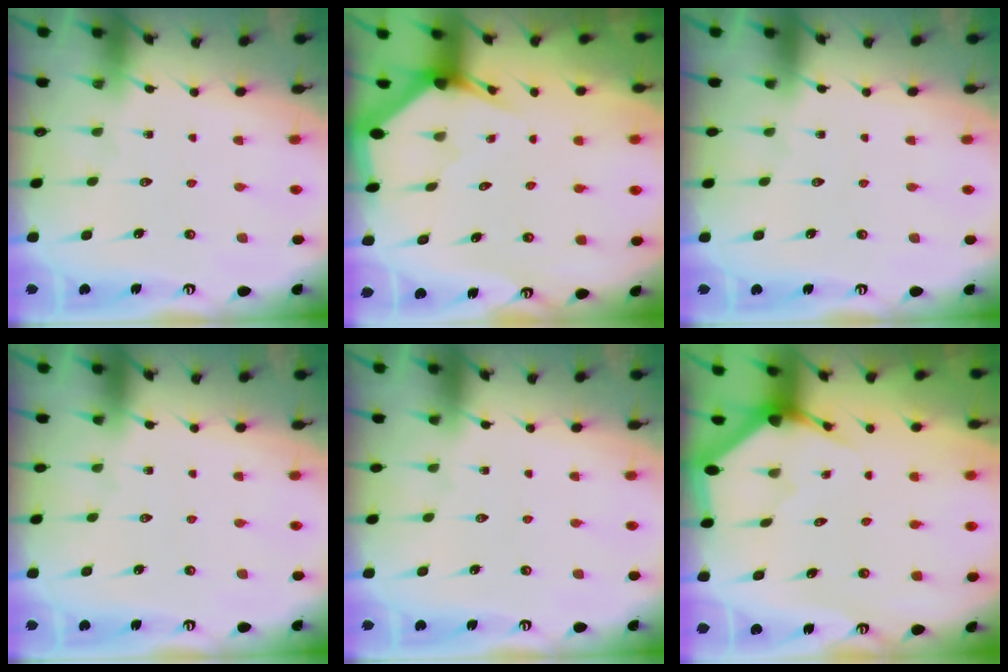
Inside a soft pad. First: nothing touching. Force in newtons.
{"total": 2.8, "press": 2.8, "slide": 0.1}
{"total": 0.0}
{"total": 0.0}
{"total": 0.0}
{"total": 3.3, "press": 3.3, "slide": 0.2}